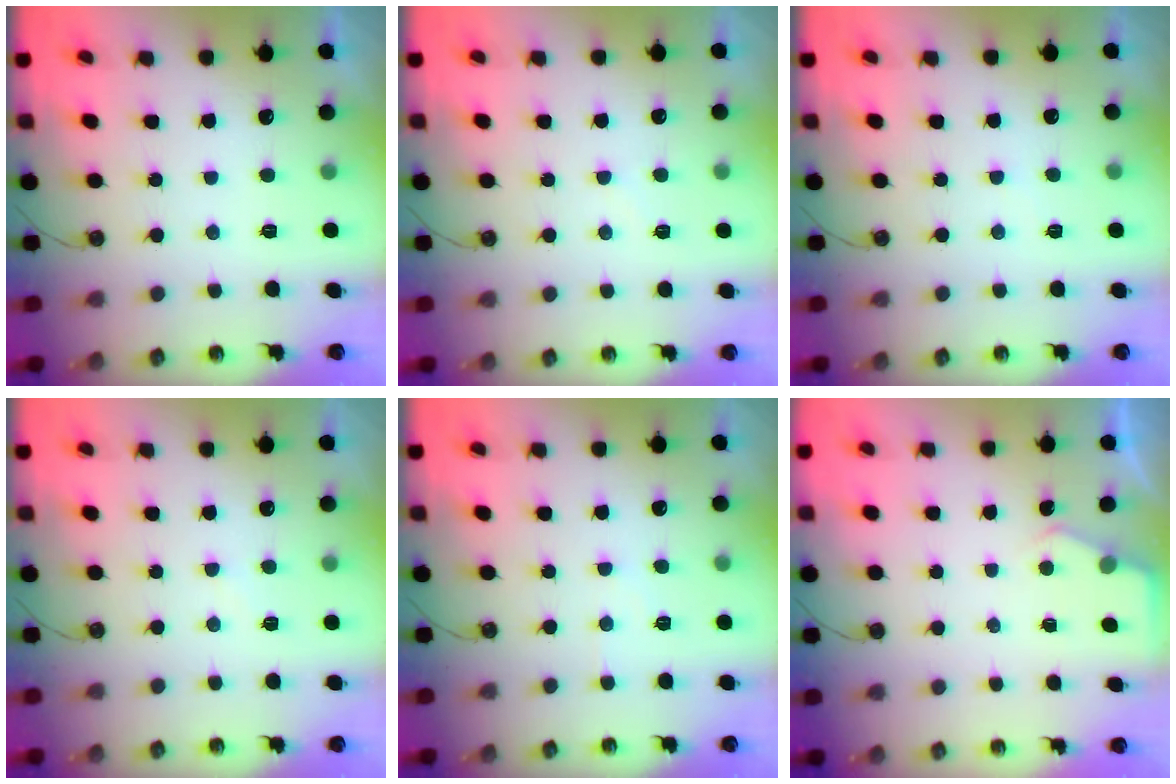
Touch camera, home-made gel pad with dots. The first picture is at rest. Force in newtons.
{"total": 3.9, "press": 3.8, "slide": 0.5}
{"total": 2.3, "press": 2.3, "slide": 0.4}
{"total": 3.9, "press": 3.8, "slide": 0.5}
{"total": 4.6, "press": 4.5, "slide": 0.7}
{"total": 3.7, "press": 3.7, "slide": 0.5}